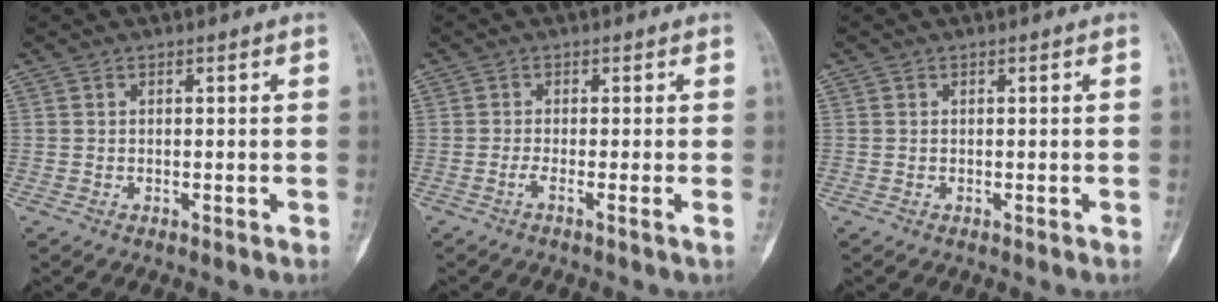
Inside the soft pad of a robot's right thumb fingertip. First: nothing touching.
{"total": 1.4, "force": [-0.5, -0.6, 1.1], "torque": [-0.034, -0.006, -0.018]}
{"total": 0.0}